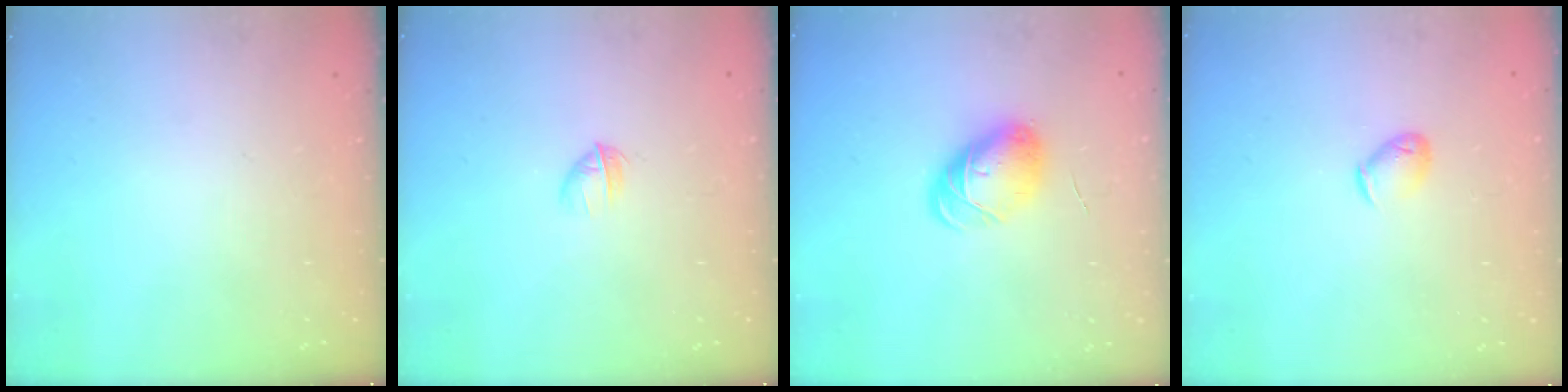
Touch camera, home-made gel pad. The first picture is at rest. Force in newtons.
{"total": 3.1, "press": 2.9, "slide": 0.8}
{"total": 8.3, "press": 8.3, "slide": 0.8}
{"total": 5.1, "press": 5.0, "slide": 1.1}